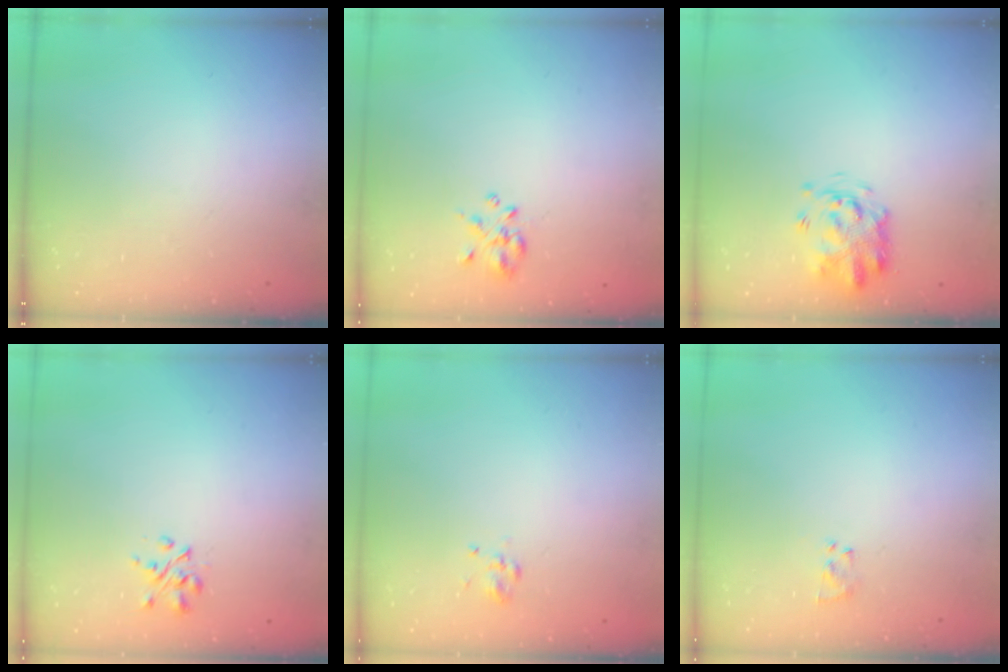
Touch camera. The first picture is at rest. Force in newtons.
{"total": 3.2, "press": 2.9, "slide": 1.3}
{"total": 3.4, "press": 3.3, "slide": 0.8}
{"total": 2.9, "press": 2.9, "slide": 0.4}
{"total": 2.3, "press": 2.0, "slide": 1.1}
{"total": 2.6, "press": 2.3, "slide": 1.3}